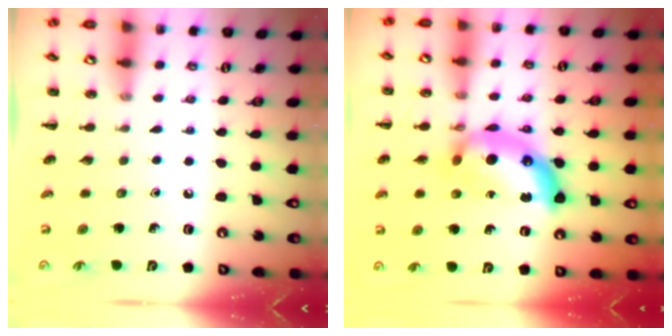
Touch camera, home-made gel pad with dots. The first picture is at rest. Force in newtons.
{"total": 15.9, "press": 15.9, "slide": 0.5}